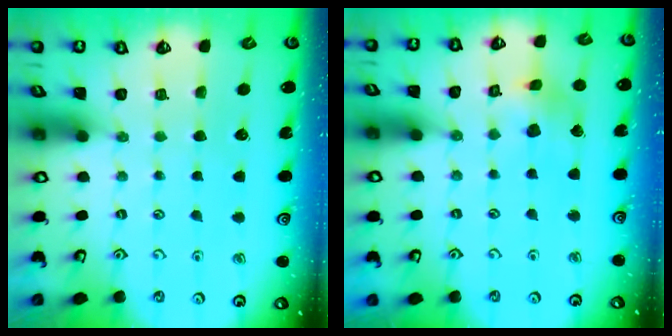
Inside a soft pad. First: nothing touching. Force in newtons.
{"total": 8.1, "press": 8.0, "slide": 1.0}